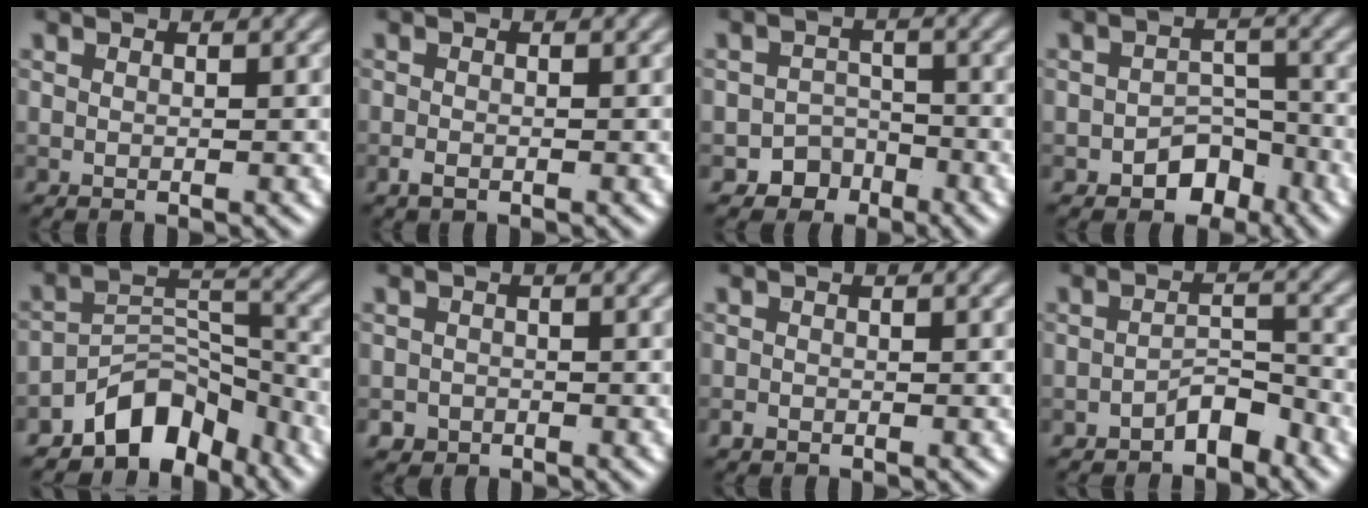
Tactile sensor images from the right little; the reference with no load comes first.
{"total": 0.9, "force": [-0.5, 0.5, 0.5], "torque": [-0.012, -0.002, -0.011]}
{"total": 3.1, "force": [-2.1, 2.3, 0.1], "torque": [0.022, 0.006, -0.032]}
{"total": 3.6, "force": [-2.2, 2.4, 1.5], "torque": [-0.007, 0.004, -0.034]}
{"total": 6.3, "force": [-4.9, 3.2, 2.3], "torque": [-0.018, 0.002, -0.091]}
{"total": 1.8, "force": [-1.3, 1.4, -0.1], "torque": [0.011, 0.005, -0.018]}
{"total": 0.6, "force": [-0.4, 0.5, 0.1], "torque": [0.002, -0.004, -0.008]}
{"total": 2.5, "force": [-1.9, 1.0, 1.2], "torque": [-0.014, 0.014, -0.035]}